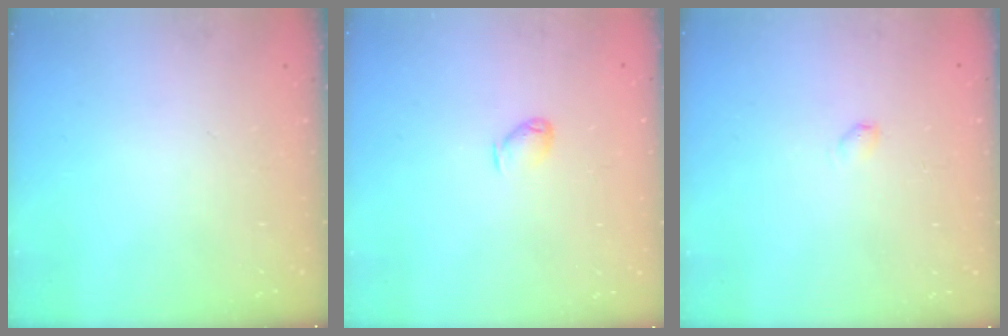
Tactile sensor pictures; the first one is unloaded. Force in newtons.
{"total": 3.2, "press": 3.2, "slide": 0.6}
{"total": 2.5, "press": 2.5, "slide": 0.4}